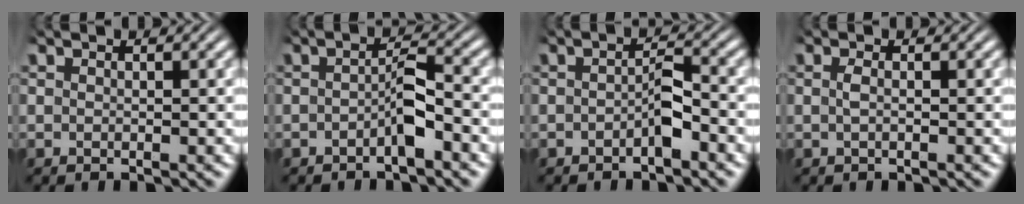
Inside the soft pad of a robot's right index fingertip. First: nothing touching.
{"total": 2.2, "force": [-1.1, 0.0, 1.9], "torque": [-0.023, 0.000, -0.021]}
{"total": 1.8, "force": [-1.0, 0.2, 1.4], "torque": [-0.017, -0.002, -0.017]}
{"total": 0.8, "force": [-0.3, -0.3, 0.6], "torque": [-0.016, -0.006, -0.003]}